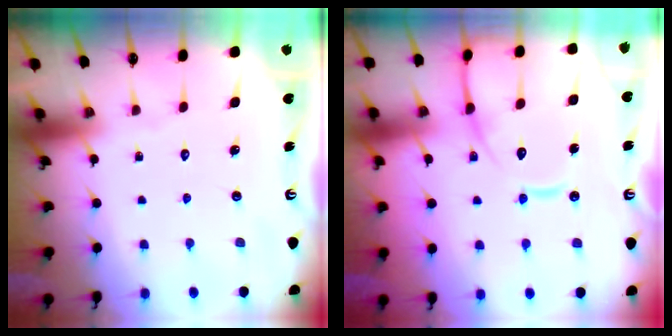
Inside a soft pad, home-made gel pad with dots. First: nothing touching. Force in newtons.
{"total": 13.1, "press": 13.0, "slide": 1.2}